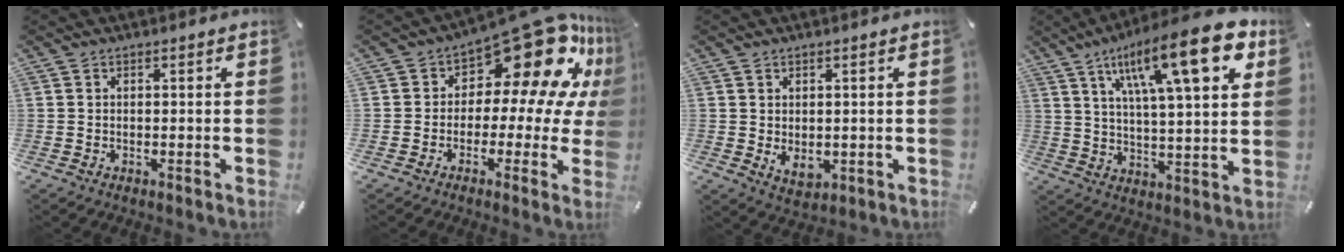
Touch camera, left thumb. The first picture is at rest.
{"total": 19.1, "force": [9.9, 10.0, 12.9], "torque": [-0.174, -0.077, 0.166]}
{"total": 3.6, "force": [0.2, 2.5, 2.6], "torque": [-0.045, -0.003, 0.004]}
{"total": 21.6, "force": [11.5, 5.4, 17.4], "torque": [-0.281, -0.050, 0.175]}